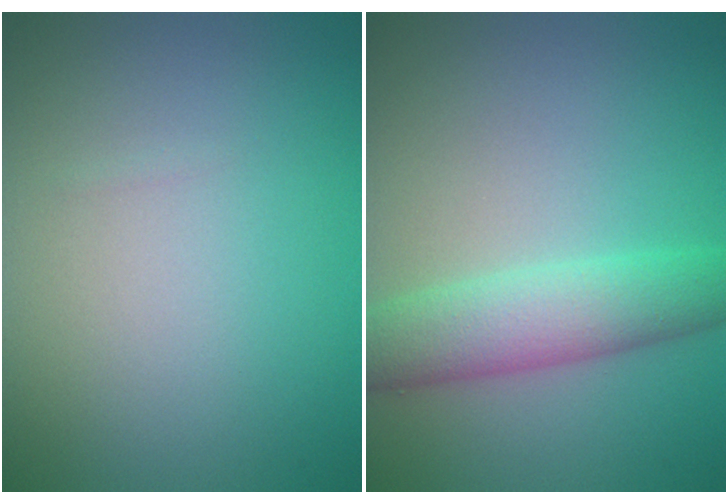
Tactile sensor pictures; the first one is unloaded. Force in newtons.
{"total": 4.8, "press": 4.8, "slide": 0.2}